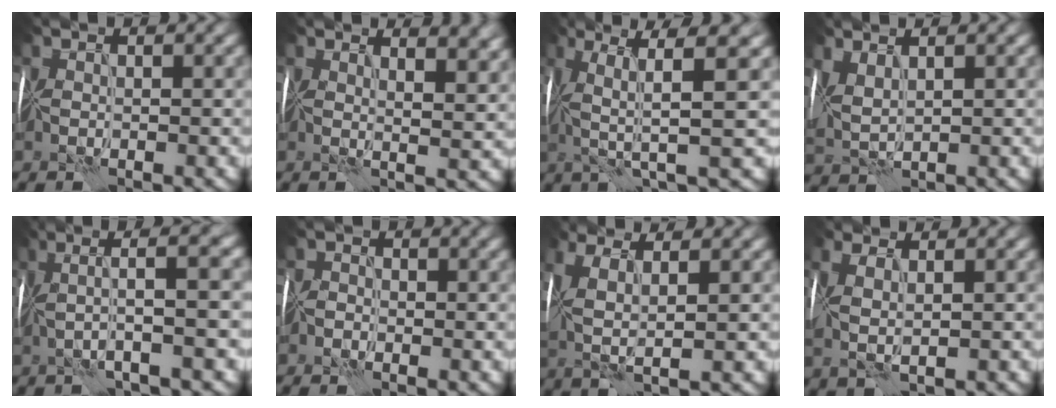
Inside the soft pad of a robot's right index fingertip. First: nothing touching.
{"total": 7.4, "force": [4.3, 2.9, 5.2], "torque": [-0.031, 0.031, 0.038]}
{"total": 6.1, "force": [1.2, 0.5, 6.0], "torque": [-0.118, 0.009, 0.024]}
{"total": 3.1, "force": [1.7, 1.3, 2.3], "torque": [-0.062, 0.012, 0.041]}
{"total": 5.8, "force": [1.0, 0.8, 5.6], "torque": [-0.088, 0.024, 0.012]}
{"total": 1.0, "force": [-0.9, 0.4, 0.0], "torque": [0.008, 0.005, -0.025]}
{"total": 5.8, "force": [0.8, 2.1, 5.4], "torque": [-0.133, 0.002, 0.010]}
{"total": 3.9, "force": [1.0, 1.8, 3.3], "torque": [-0.082, 0.018, 0.025]}